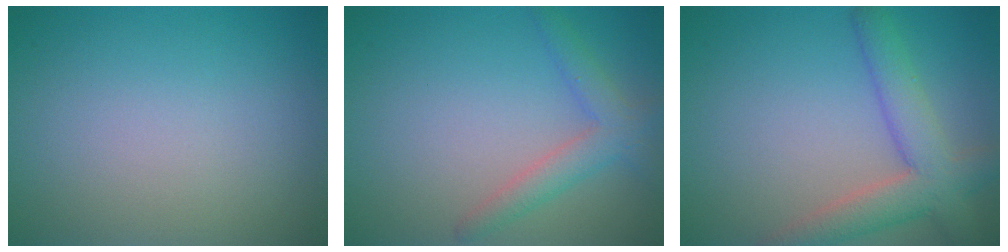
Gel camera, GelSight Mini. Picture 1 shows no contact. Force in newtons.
{"total": 2.9, "press": 2.9, "slide": 0.1}
{"total": 5.1, "press": 5.1, "slide": 0.2}